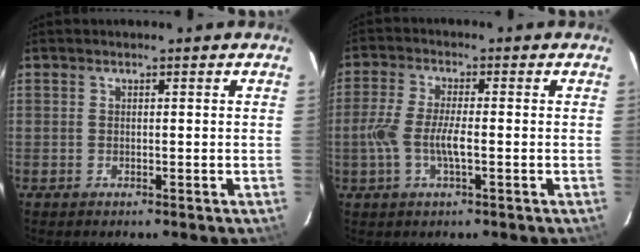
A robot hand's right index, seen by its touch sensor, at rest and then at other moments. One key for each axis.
{"total": 7.5, "fx": -1.8, "fy": 1.9, "fz": 7.0, "tx": -0.148, "ty": -0.001, "tz": -0.036}